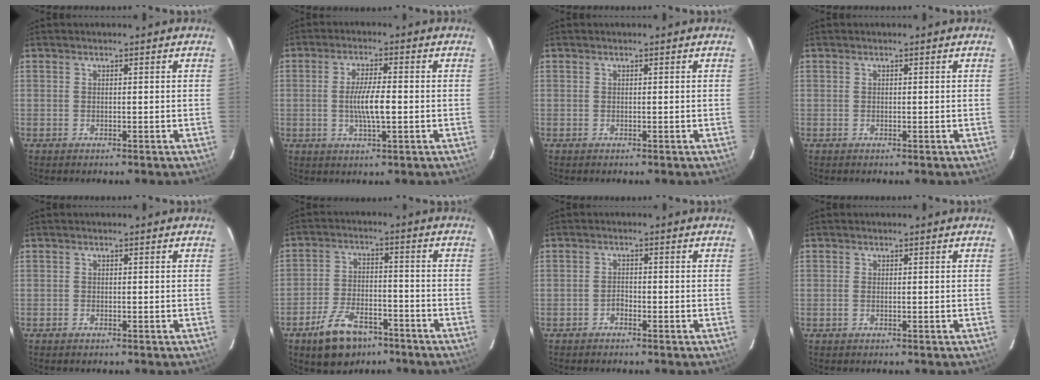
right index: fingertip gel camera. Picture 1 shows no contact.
{"total": 6.2, "force": [-0.8, 1.2, 6.0], "torque": [-0.112, -0.002, -0.011]}
{"total": 0.0}
{"total": 0.0}
{"total": 0.5, "force": [-0.5, 0.3, 0.1], "torque": [-0.002, 0.002, -0.009]}
{"total": 10.9, "force": [-7.3, 5.6, 5.7], "torque": [-0.130, 0.008, -0.119]}
{"total": 1.4, "force": [-1.1, 0.7, 0.4], "torque": [-0.009, 0.004, -0.021]}
{"total": 0.7, "force": [-0.1, 0.4, 0.6], "torque": [-0.015, -0.001, -0.004]}